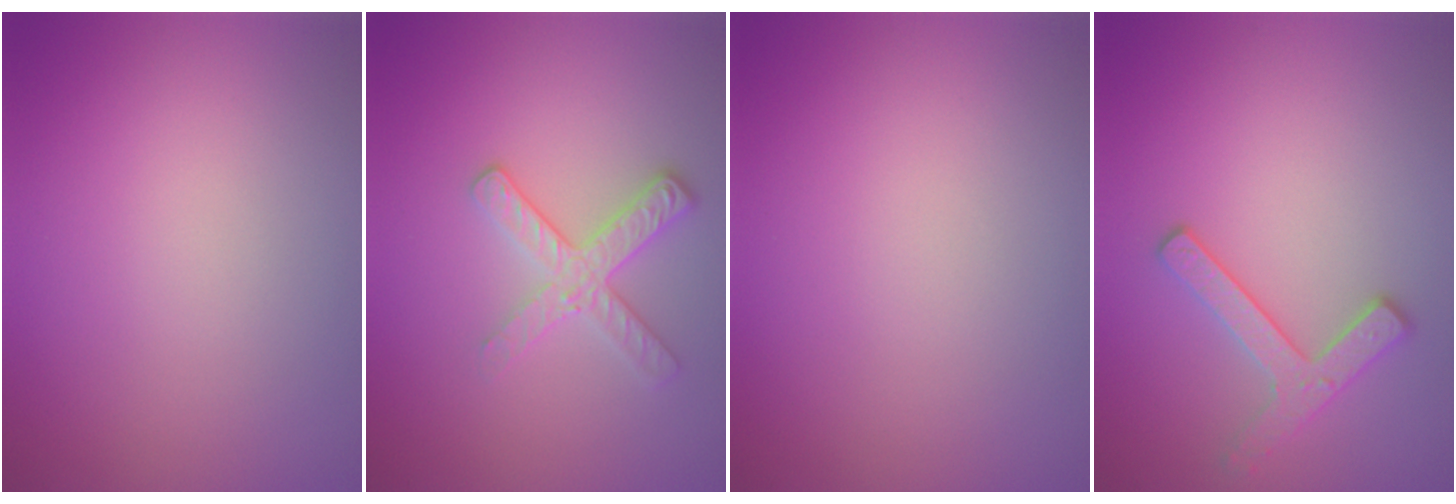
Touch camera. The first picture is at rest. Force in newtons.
{"total": 2.6, "press": 2.4, "slide": 0.9}
{"total": 0.0}
{"total": 2.5, "press": 2.3, "slide": 0.9}